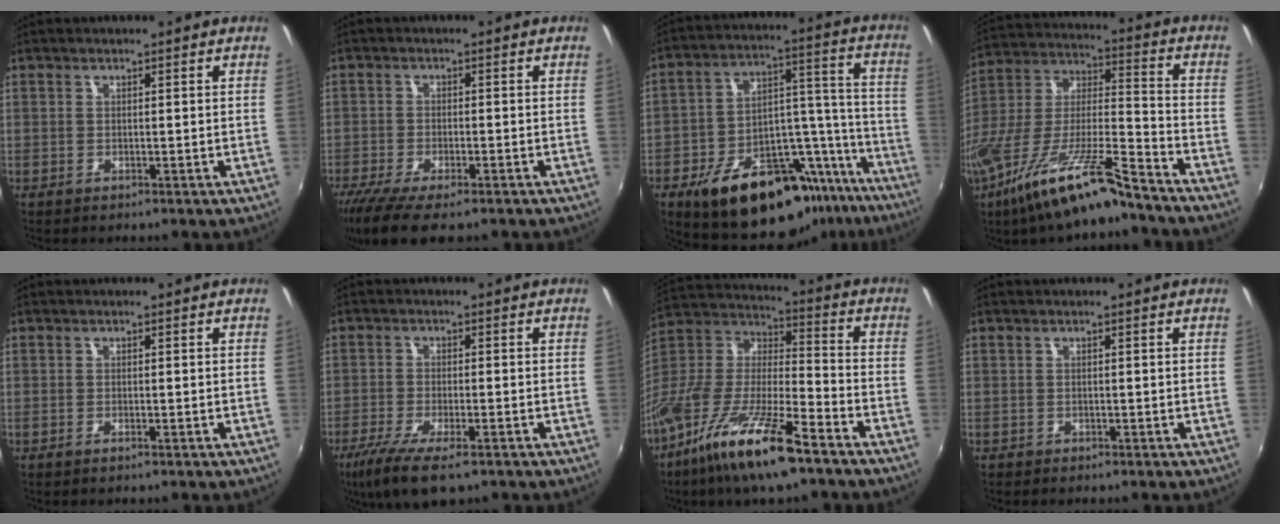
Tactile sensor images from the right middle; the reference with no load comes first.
{"total": 10.7, "force": [-8.0, 2.9, 6.6], "torque": [-0.153, -0.043, -0.139]}
{"total": 27.3, "force": [-18.8, 12.5, 15.3], "torque": [-0.224, 0.052, -0.249]}
{"total": 19.2, "force": [-13.4, 2.4, 13.5], "torque": [-0.255, -0.036, -0.247]}
{"total": 0.9, "force": [-0.6, 0.0, 0.6], "torque": [-0.011, -0.001, -0.012]}
{"total": 10.6, "force": [-6.9, 2.8, 7.5], "torque": [-0.168, -0.040, -0.124]}
{"total": 20.9, "force": [-13.3, 4.9, 15.4], "torque": [-0.297, -0.027, -0.254]}
{"total": 0.6, "force": [-0.6, 0.3, 0.1], "torque": [-0.005, -0.001, -0.009]}